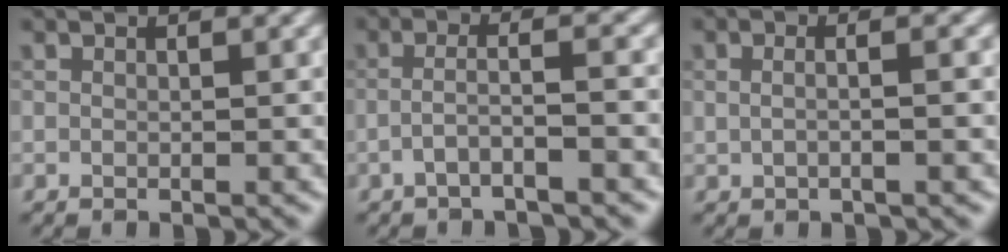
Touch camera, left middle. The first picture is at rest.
{"total": 3.1, "force": [-1.3, 0.6, 2.8], "torque": [-0.043, 0.017, -0.036]}
{"total": 4.0, "force": [0.8, 2.0, 3.4], "torque": [-0.015, 0.013, -0.014]}